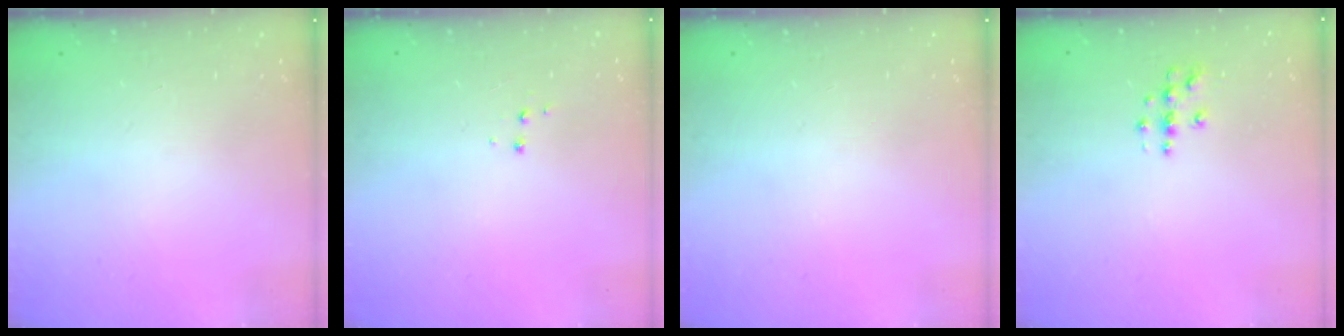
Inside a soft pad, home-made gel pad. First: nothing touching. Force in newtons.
{"total": 3.9, "press": 3.9, "slide": 0.5}
{"total": 0.0}
{"total": 3.8, "press": 3.8, "slide": 0.3}